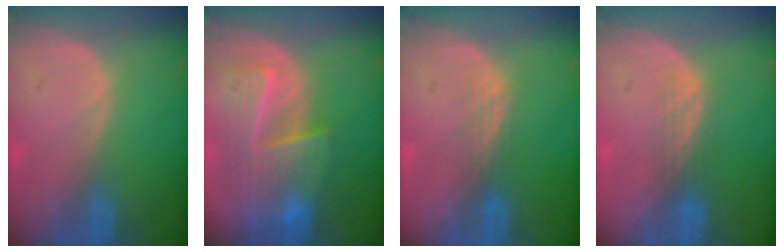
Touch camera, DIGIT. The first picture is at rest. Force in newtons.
{"total": 8.9, "press": 8.1, "slide": 3.7}
{"total": 1.8, "press": 1.7, "slide": 0.2}
{"total": 2.9, "press": 2.5, "slide": 1.5}